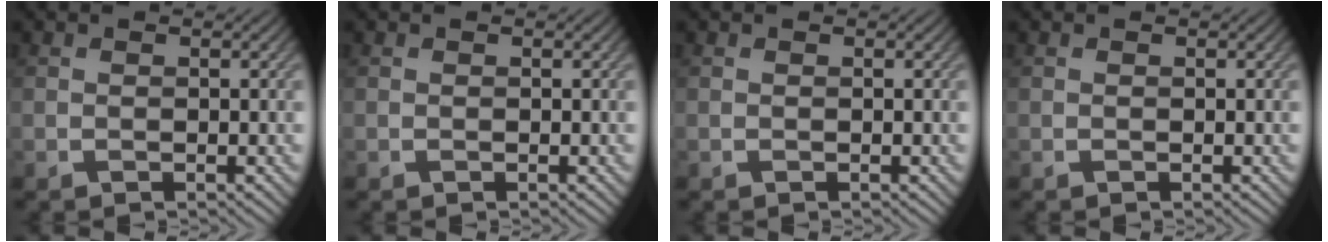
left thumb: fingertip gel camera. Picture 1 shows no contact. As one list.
[{"total": 0.0}, {"total": 0.0}, {"total": 0.0}]